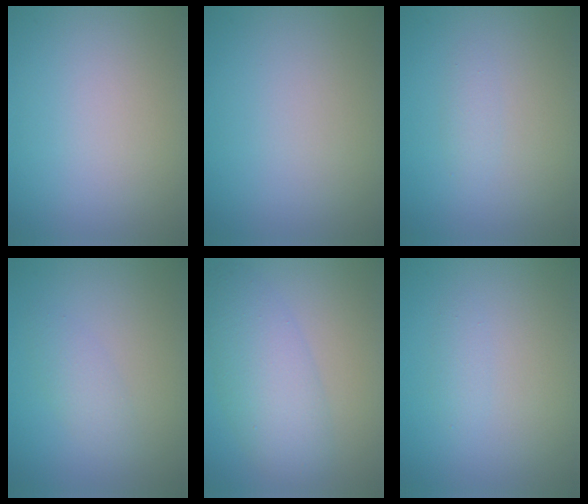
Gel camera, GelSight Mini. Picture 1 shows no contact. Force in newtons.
{"total": 0.0}
{"total": 0.9, "press": 0.9, "slide": 0.0}
{"total": 1.7, "press": 1.7, "slide": 0.0}
{"total": 5.3, "press": 5.3, "slide": 0.1}
{"total": 0.8, "press": 0.8, "slide": 0.0}